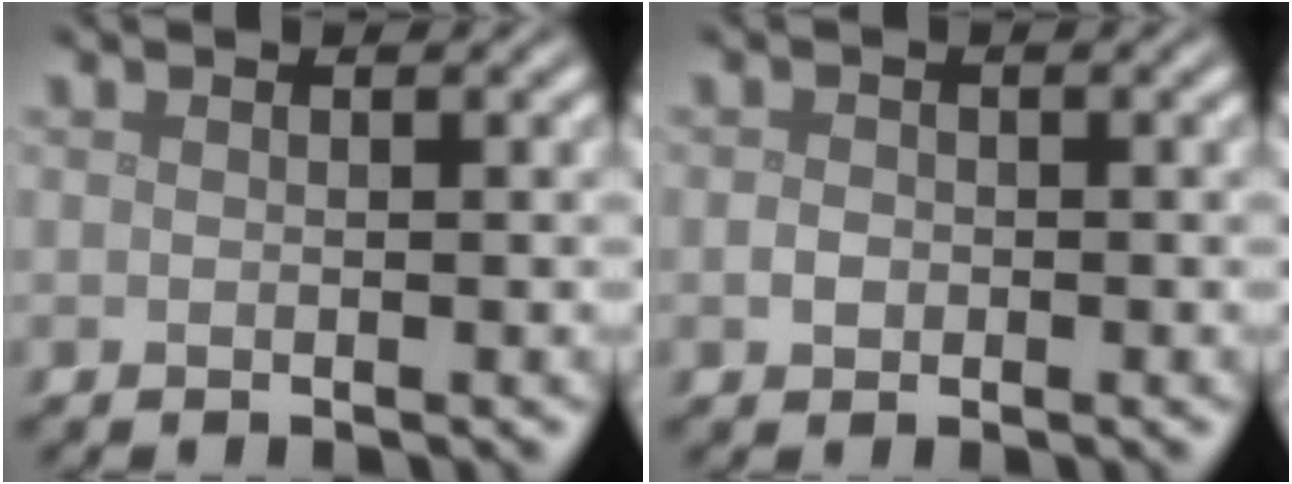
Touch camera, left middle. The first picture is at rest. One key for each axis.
{"total": 1.1, "fx": -0.3, "fy": 0.9, "fz": 0.6, "tx": -0.011, "ty": -0.001, "tz": -0.009}